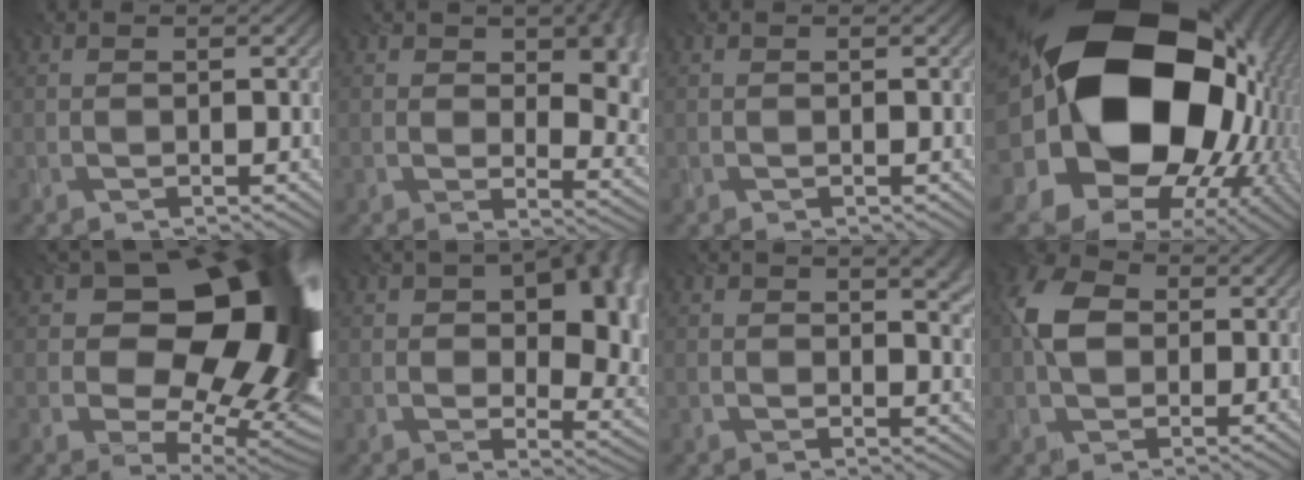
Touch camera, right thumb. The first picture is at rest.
{"total": 10.4, "force": [2.5, 6.2, 8.0], "torque": [-0.118, -0.026, 0.055]}
{"total": 0.0}
{"total": 24.3, "force": [2.2, 18.5, 15.7], "torque": [-0.310, -0.063, 0.065]}
{"total": 19.4, "force": [3.2, 12.3, 14.6], "torque": [-0.150, 0.005, 0.061]}
{"total": 16.2, "force": [3.7, 9.4, 12.7], "torque": [-0.144, -0.006, 0.076]}
{"total": 5.1, "force": [2.3, 2.8, 3.5], "torque": [-0.045, -0.015, 0.048]}
{"total": 6.2, "force": [0.8, 4.4, 4.3], "torque": [-0.095, 0.011, 0.009]}